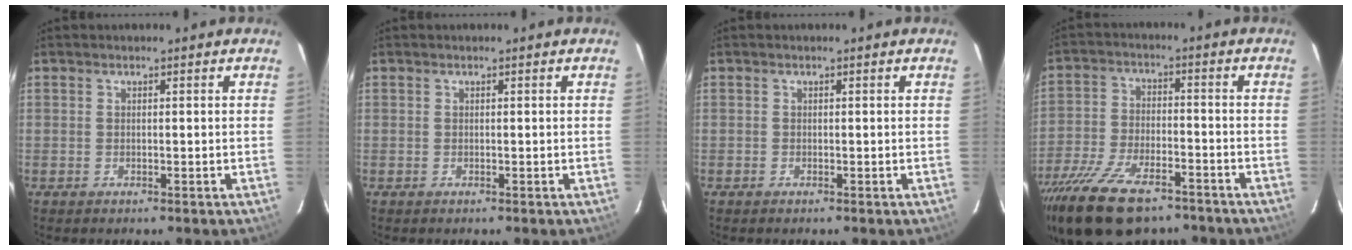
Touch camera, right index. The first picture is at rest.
{"total": 0.0}
{"total": 0.0}
{"total": 18.9, "force": [-13.6, 7.9, 10.4], "torque": [-0.229, -0.035, -0.234]}